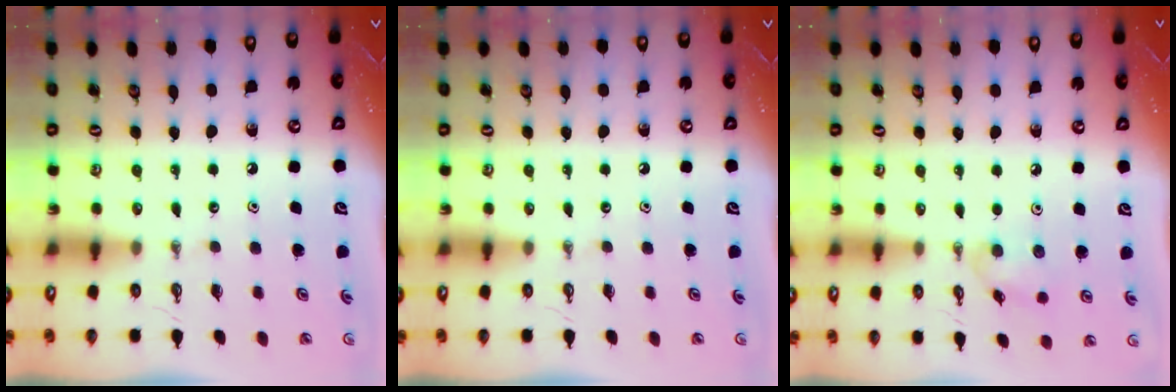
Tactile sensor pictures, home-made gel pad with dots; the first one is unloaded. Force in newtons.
{"total": 0.0}
{"total": 7.8, "press": 7.8, "slide": 0.2}